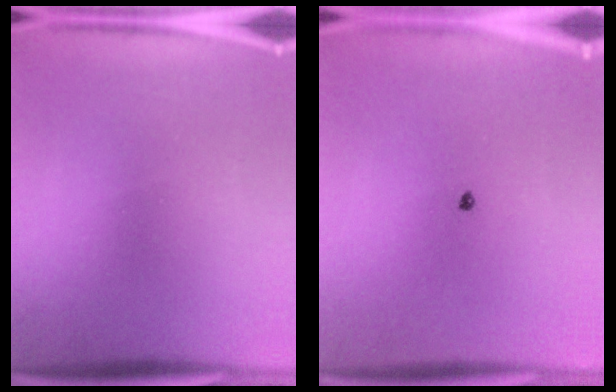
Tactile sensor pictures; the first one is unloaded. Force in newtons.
{"total": 0.6}